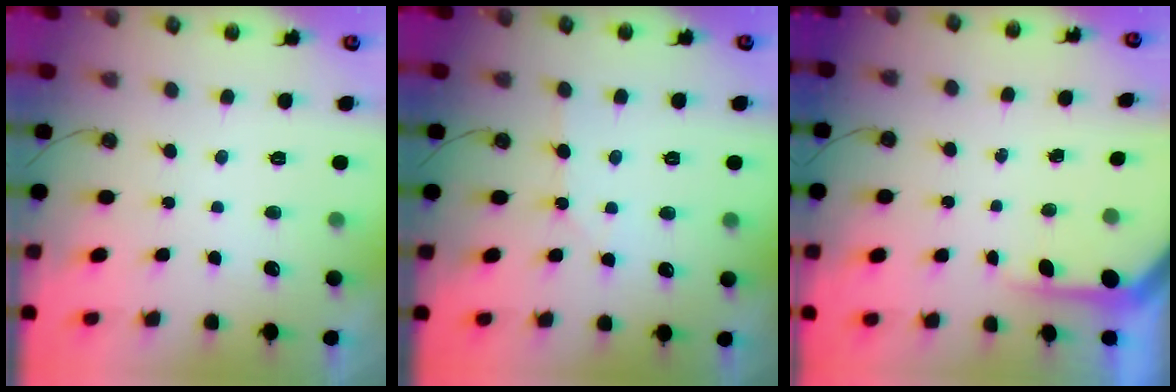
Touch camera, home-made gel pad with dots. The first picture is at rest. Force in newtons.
{"total": 4.4, "press": 4.4, "slide": 0.7}
{"total": 4.4, "press": 4.4, "slide": 0.5}